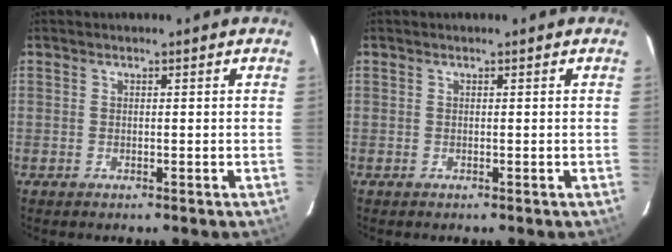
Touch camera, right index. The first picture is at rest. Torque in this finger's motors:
{"motor_torque": [0.00, 0.00, 0.00, 0.00]}